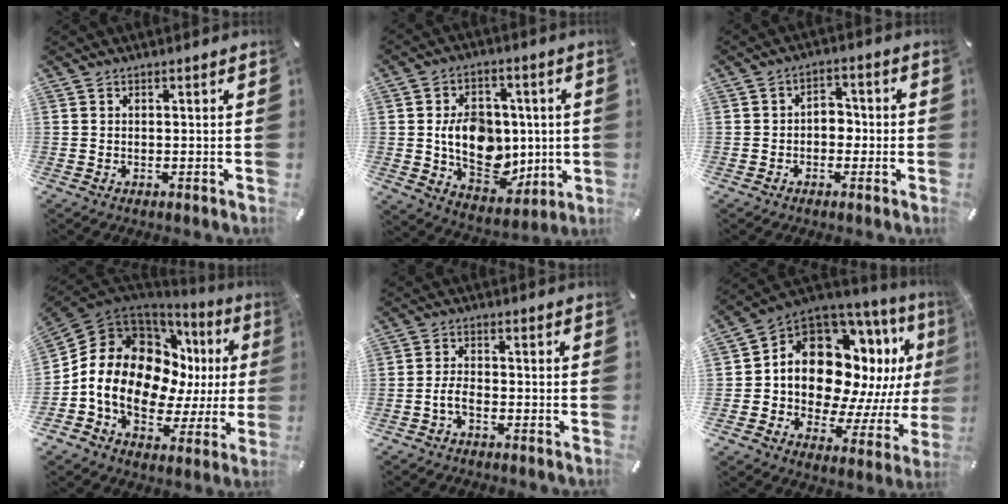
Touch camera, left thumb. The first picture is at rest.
{"total": 14.9, "force": [-0.4, 11.6, 9.2], "torque": [-0.151, 0.004, 0.005]}
{"total": 4.3, "force": [-1.4, 3.1, 2.6], "torque": [-0.046, 0.016, -0.028]}
{"total": 17.6, "force": [0.8, 14.1, 10.5], "torque": [-0.195, -0.020, 0.021]}
{"total": 3.6, "force": [-1.9, 1.7, 2.6], "torque": [-0.058, 0.007, -0.037]}
{"total": 18.5, "force": [6.1, 12.9, 11.8], "torque": [-0.217, -0.054, 0.108]}